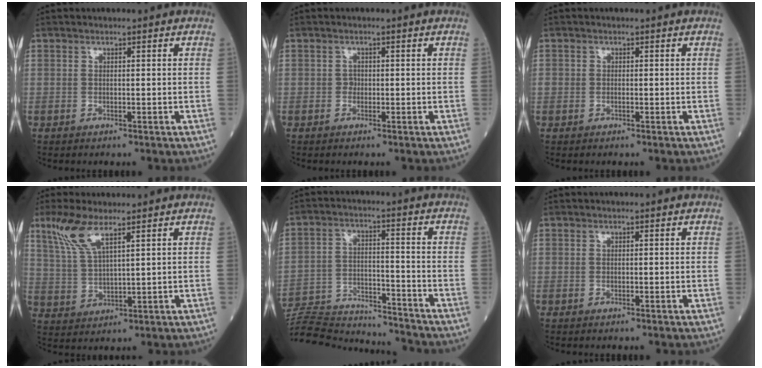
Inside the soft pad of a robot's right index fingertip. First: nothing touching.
{"total": 0.8, "force": [-0.2, 0.7, 0.3], "torque": [-0.001, 0.003, -0.004]}
{"total": 1.0, "force": [-0.2, 0.8, 0.6], "torque": [-0.015, 0.003, -0.003]}
{"total": 7.0, "force": [4.6, 1.2, 5.2], "torque": [-0.122, 0.006, 0.100]}
{"total": 19.5, "force": [-18.9, 1.7, 4.6], "torque": [-0.111, -0.001, -0.290]}
{"total": 0.0}